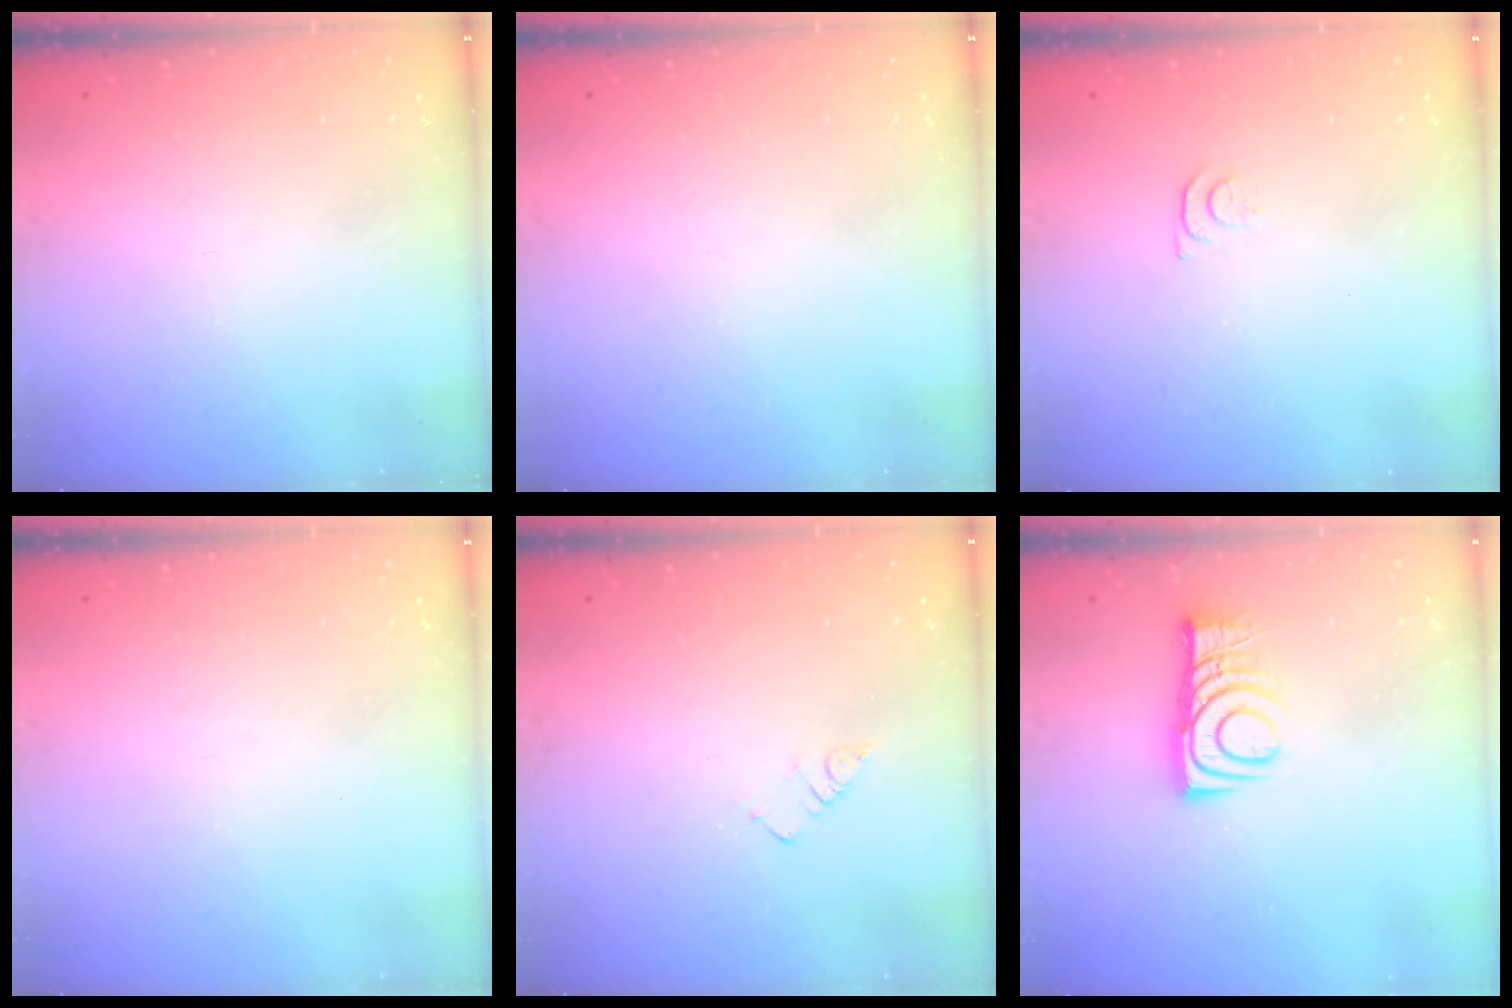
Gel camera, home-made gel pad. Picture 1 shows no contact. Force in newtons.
{"total": 0.0}
{"total": 4.3, "press": 4.2, "slide": 0.5}
{"total": 0.0}
{"total": 2.3, "press": 2.3, "slide": 0.4}
{"total": 8.7, "press": 8.7, "slide": 0.8}